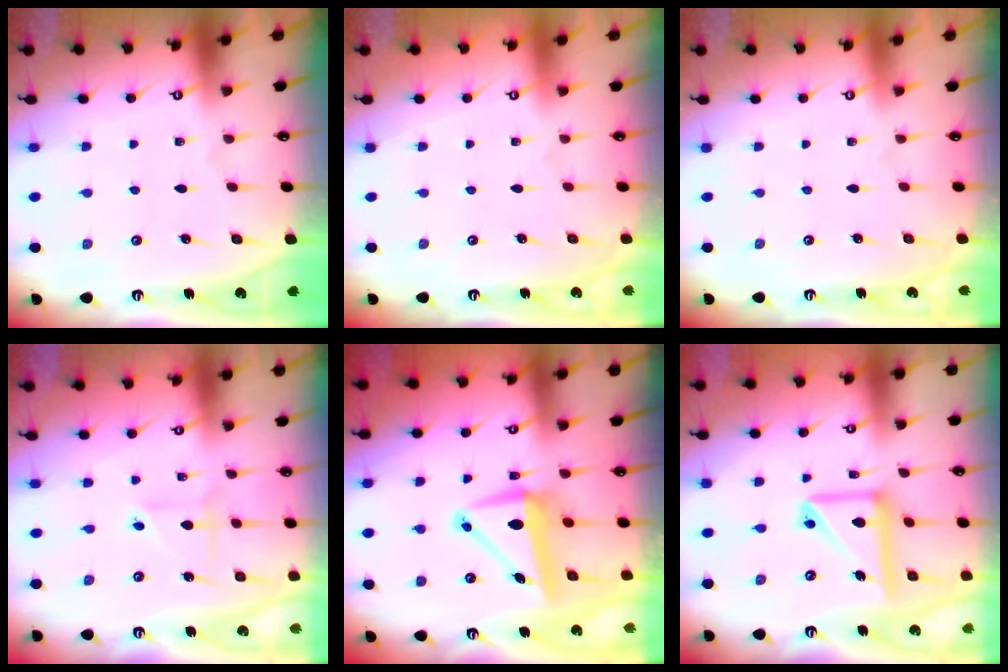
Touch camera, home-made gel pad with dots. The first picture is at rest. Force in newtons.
{"total": 0.0}
{"total": 0.0}
{"total": 2.5, "press": 2.5, "slide": 0.2}
{"total": 7.4, "press": 7.2, "slide": 1.6}
{"total": 14.0, "press": 13.9, "slide": 1.9}